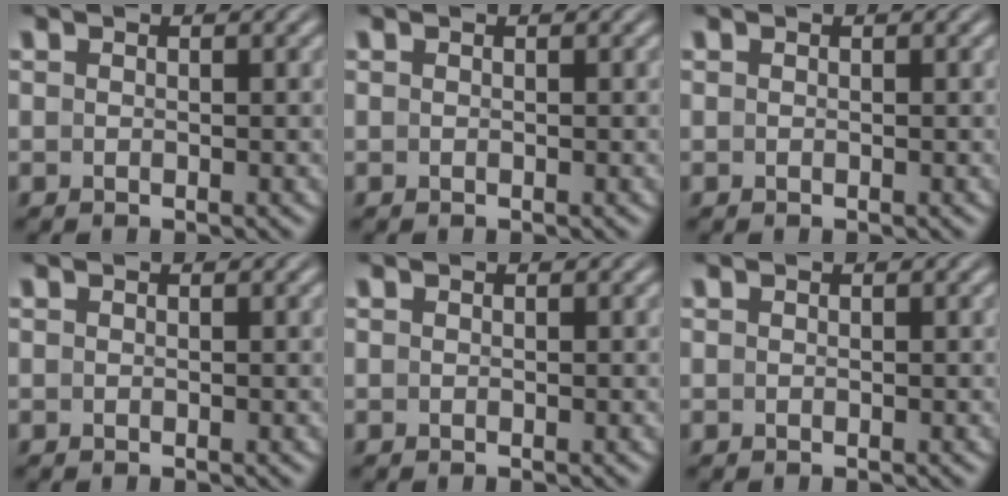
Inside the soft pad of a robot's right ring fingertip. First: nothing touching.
{"total": 0.0}
{"total": 0.0}
{"total": 0.0}
{"total": 0.0}
{"total": 0.0}